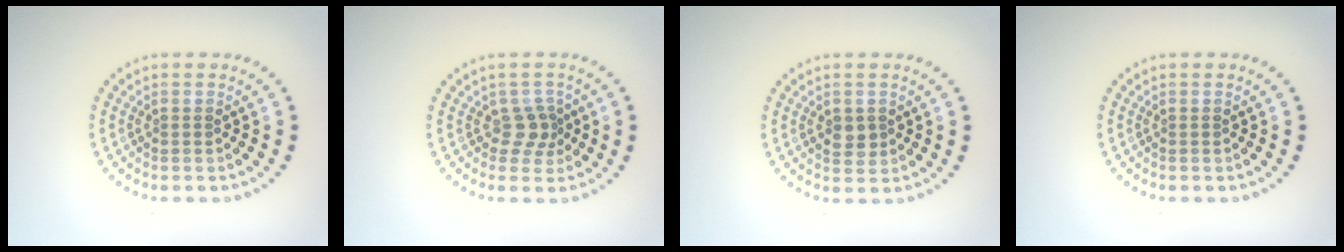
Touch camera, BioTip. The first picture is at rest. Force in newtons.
{"total": 2.0, "press": 1.6, "slide": 1.3}
{"total": 1.8, "press": 1.8, "slide": 0.4}
{"total": 0.0}